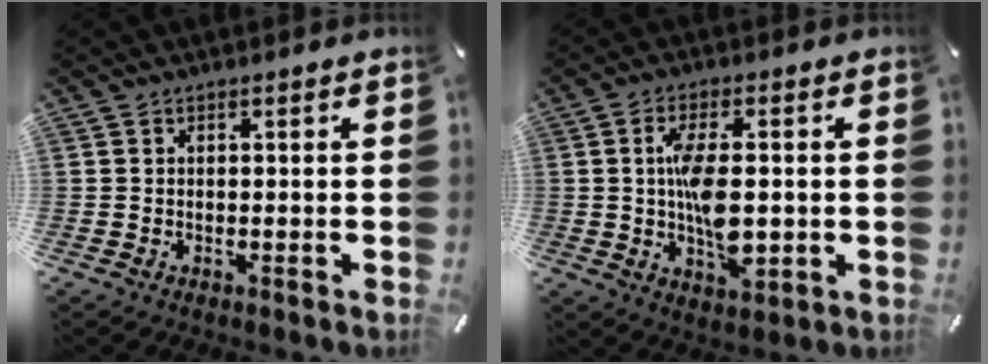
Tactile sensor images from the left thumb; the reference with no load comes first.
{"total": 10.5, "force": [-0.2, 5.0, 9.2], "torque": [-0.186, -0.004, -0.005]}